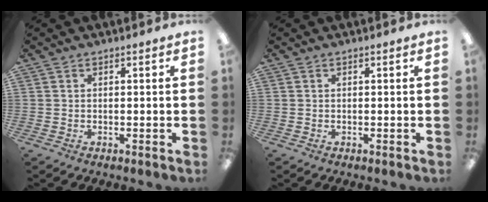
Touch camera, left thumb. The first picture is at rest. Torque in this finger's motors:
{"motor_torque": [-0.01, 0.01, 0.01, -0.01, 0.00]}